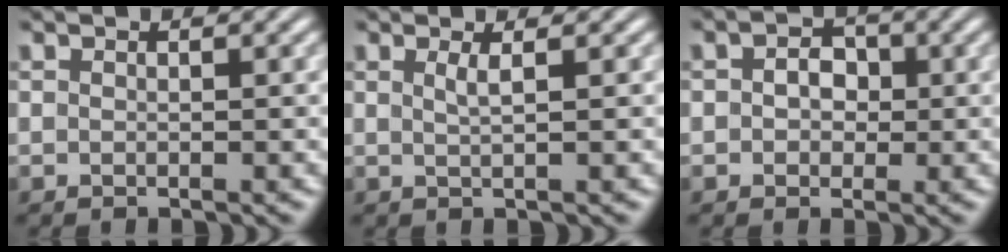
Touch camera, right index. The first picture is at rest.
{"total": 1.2, "force": [0.3, -0.5, 1.1], "torque": [-0.021, -0.007, 0.011]}
{"total": 2.3, "force": [-0.4, 1.9, 1.1], "torque": [-0.013, -0.005, -0.006]}